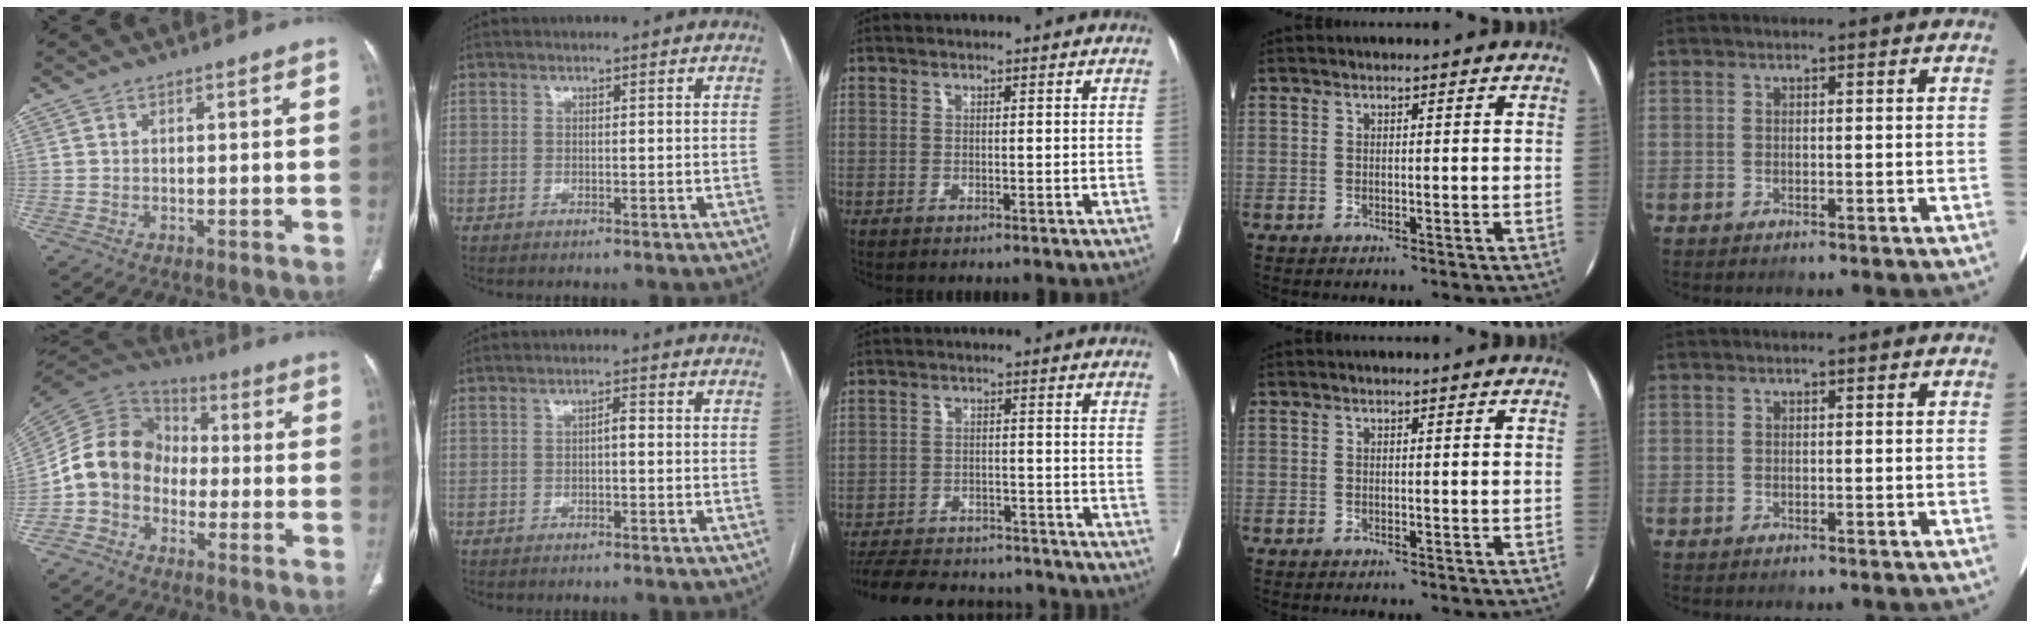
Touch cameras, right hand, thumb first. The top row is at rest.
{"thumb": {"total": 12.3, "force": [-3.0, 10.1, 6.3], "torque": [-0.110, 0.052, -0.071]}, "index": {"total": 1.4, "force": [-0.2, 0.5, 1.3], "torque": [-0.019, 0.005, -0.005]}, "middle": {"total": 18.0, "force": [-16.3, 4.9, 5.7], "torque": [-0.138, -0.006, -0.228]}}